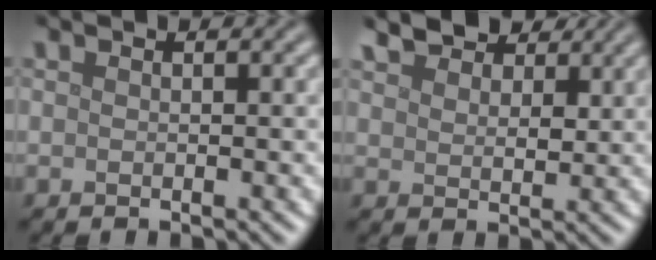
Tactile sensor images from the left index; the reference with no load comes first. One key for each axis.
{"total": 5.4, "fx": 4.1, "fy": 2.6, "fz": 2.3, "tx": -0.046, "ty": 0.007, "tz": 0.063}